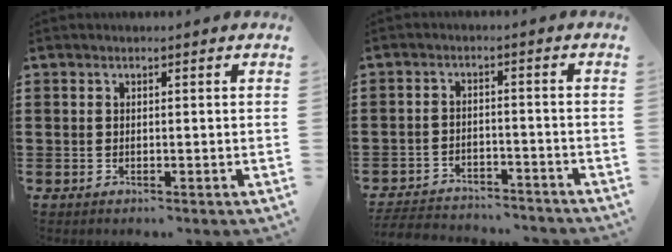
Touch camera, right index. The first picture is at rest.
{"total": 3.8, "force": [-3.8, 0.3, 0.3], "torque": [-0.017, -0.003, -0.080]}